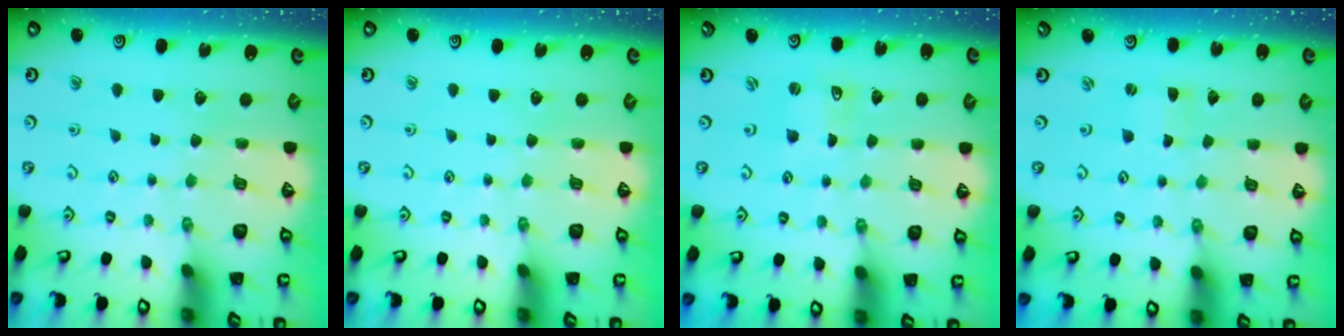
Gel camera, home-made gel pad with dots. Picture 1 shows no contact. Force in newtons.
{"total": 0.0}
{"total": 1.5, "press": 1.5, "slide": 0.1}
{"total": 0.9, "press": 0.9, "slide": 0.1}